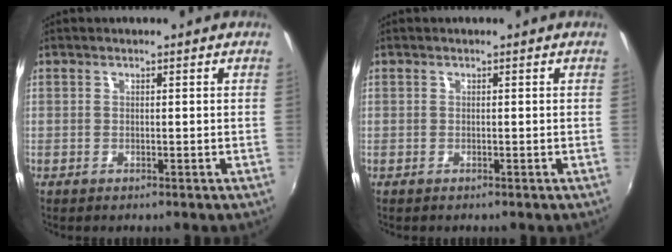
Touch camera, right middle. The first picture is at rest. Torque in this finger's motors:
{"motor_torque": [-0.37, 0.01, 0.05, 0.00]}